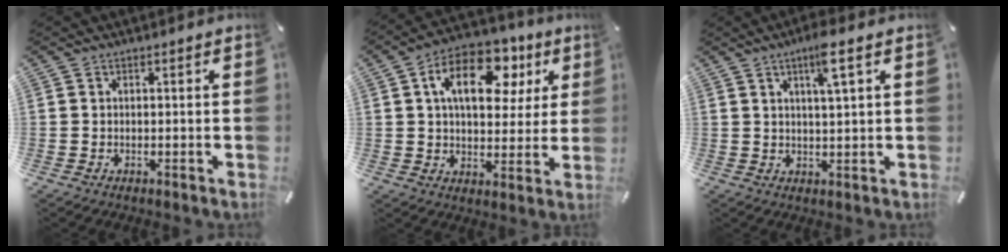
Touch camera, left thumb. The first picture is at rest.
{"total": 16.1, "force": [6.0, 10.0, 11.2], "torque": [-0.171, -0.007, 0.100]}
{"total": 6.1, "force": [3.3, 0.5, 5.1], "torque": [-0.092, -0.004, 0.051]}